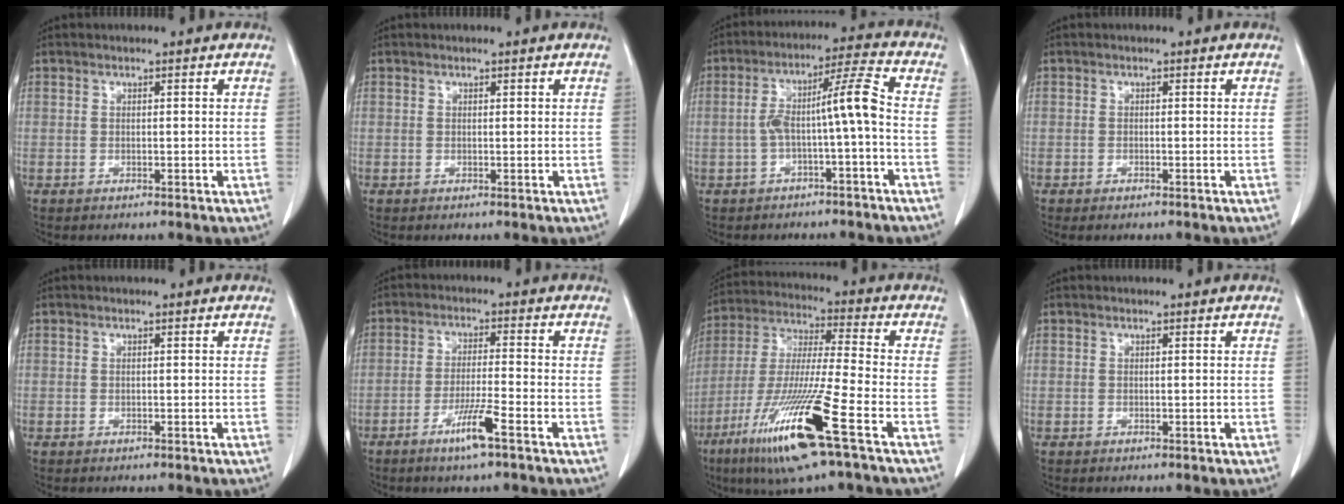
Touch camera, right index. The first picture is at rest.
{"total": 0.0}
{"total": 7.8, "force": [-1.5, -0.1, 7.7], "torque": [-0.135, 0.034, -0.022]}
{"total": 0.9, "force": [-0.7, 0.1, 0.5], "torque": [-0.012, -0.002, -0.009]}
{"total": 0.0}
{"total": 6.0, "force": [-3.4, -0.4, 4.9], "torque": [-0.091, -0.010, -0.065]}
{"total": 17.8, "force": [-8.6, -0.2, 15.6], "torque": [-0.335, -0.043, -0.165]}
{"total": 0.0}